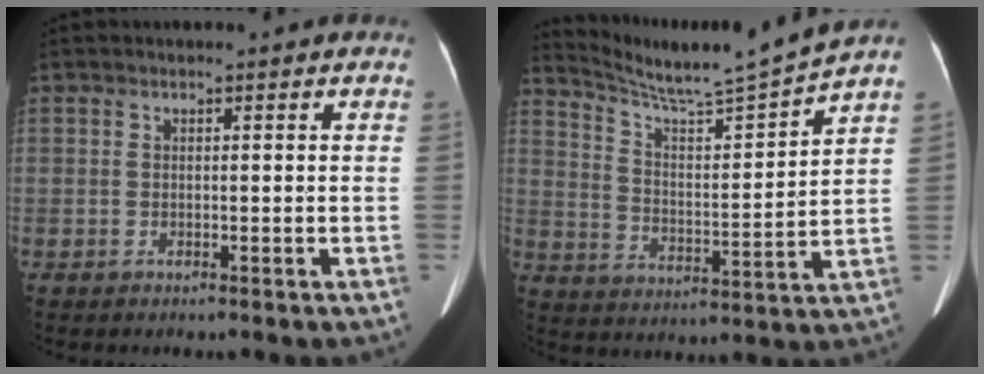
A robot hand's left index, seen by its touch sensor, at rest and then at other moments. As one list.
[{"total": 10.4, "force": [9.8, -2.4, 2.6], "torque": [-0.063, -0.025, 0.176]}]